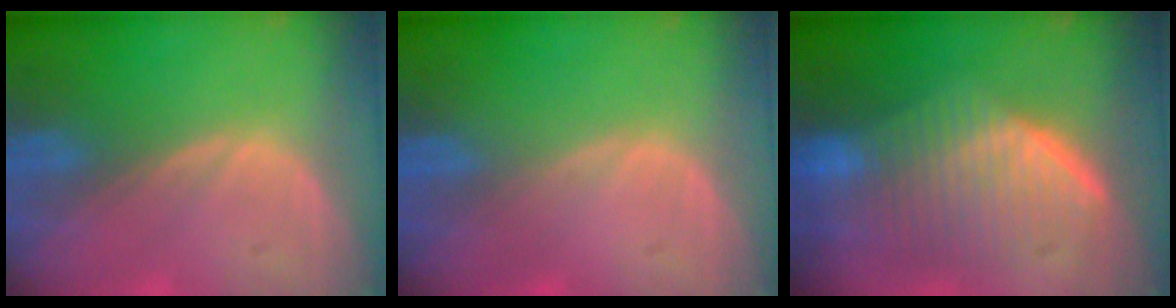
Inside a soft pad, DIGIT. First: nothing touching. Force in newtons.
{"total": 0.0}
{"total": 9.5, "press": 9.1, "slide": 3.0}